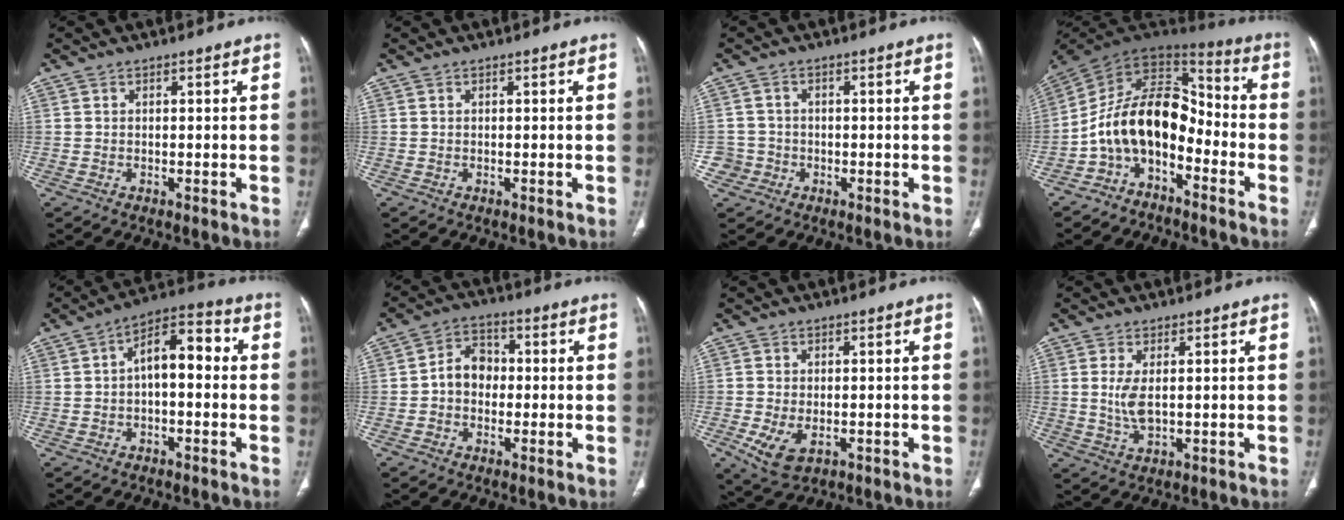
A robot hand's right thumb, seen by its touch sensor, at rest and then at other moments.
{"total": 0.0}
{"total": 3.3, "force": [-1.1, 3.1, -0.2], "torque": [0.018, 0.014, -0.025]}
{"total": 15.1, "force": [-5.6, 9.2, 10.5], "torque": [-0.159, 0.096, -0.113]}
{"total": 9.4, "force": [0.1, 4.9, 8.0], "torque": [-0.104, 0.040, -0.008]}
{"total": 6.3, "force": [-0.6, 5.0, 3.7], "torque": [-0.041, 0.023, -0.023]}
{"total": 6.0, "force": [-1.7, 3.6, 4.5], "torque": [-0.087, -0.009, -0.019]}
{"total": 4.3, "force": [0.4, 1.9, 3.8], "torque": [-0.087, -0.007, 0.016]}